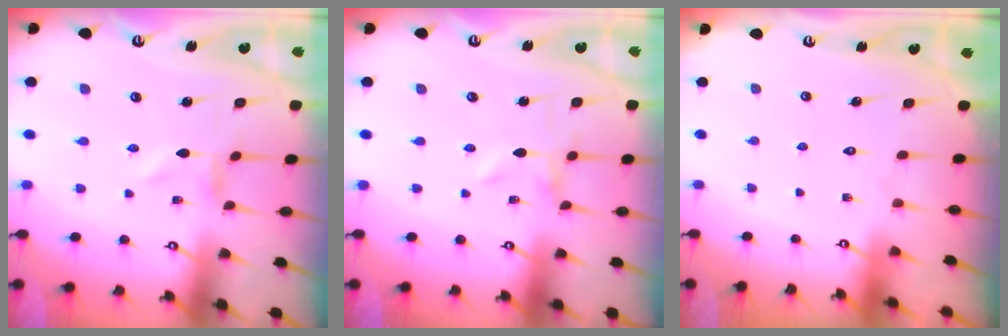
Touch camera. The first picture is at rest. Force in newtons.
{"total": 0.0}
{"total": 1.6, "press": 1.6, "slide": 0.1}